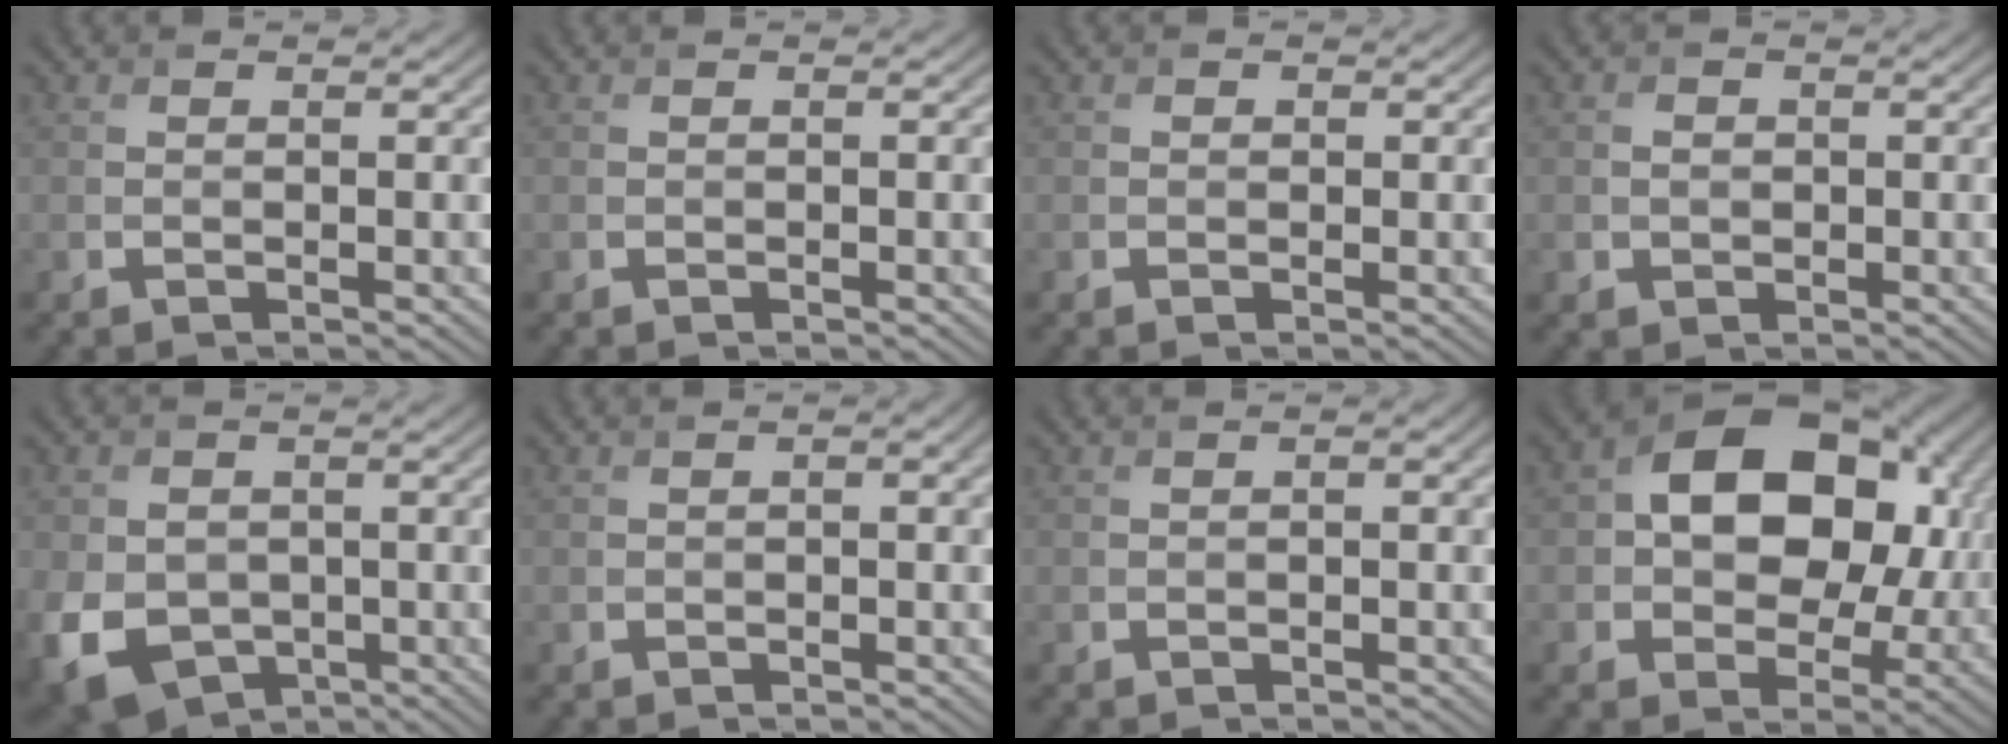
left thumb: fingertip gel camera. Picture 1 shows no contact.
{"total": 0.0}
{"total": 0.5, "force": [-0.2, 0.5, 0.1], "torque": [-0.005, -0.002, -0.008]}
{"total": 1.5, "force": [-0.5, 1.3, 0.6], "torque": [-0.016, -0.002, -0.013]}
{"total": 9.7, "force": [-2.7, 7.4, 5.7], "torque": [-0.134, -0.021, -0.044]}
{"total": 1.7, "force": [-0.2, 0.7, 1.6], "torque": [-0.023, 0.005, 0.000]}
{"total": 1.3, "force": [-0.3, 0.5, 1.2], "torque": [-0.018, 0.005, -0.003]}
{"total": 14.8, "force": [1.9, 10.3, 10.5], "torque": [-0.155, 0.008, 0.030]}